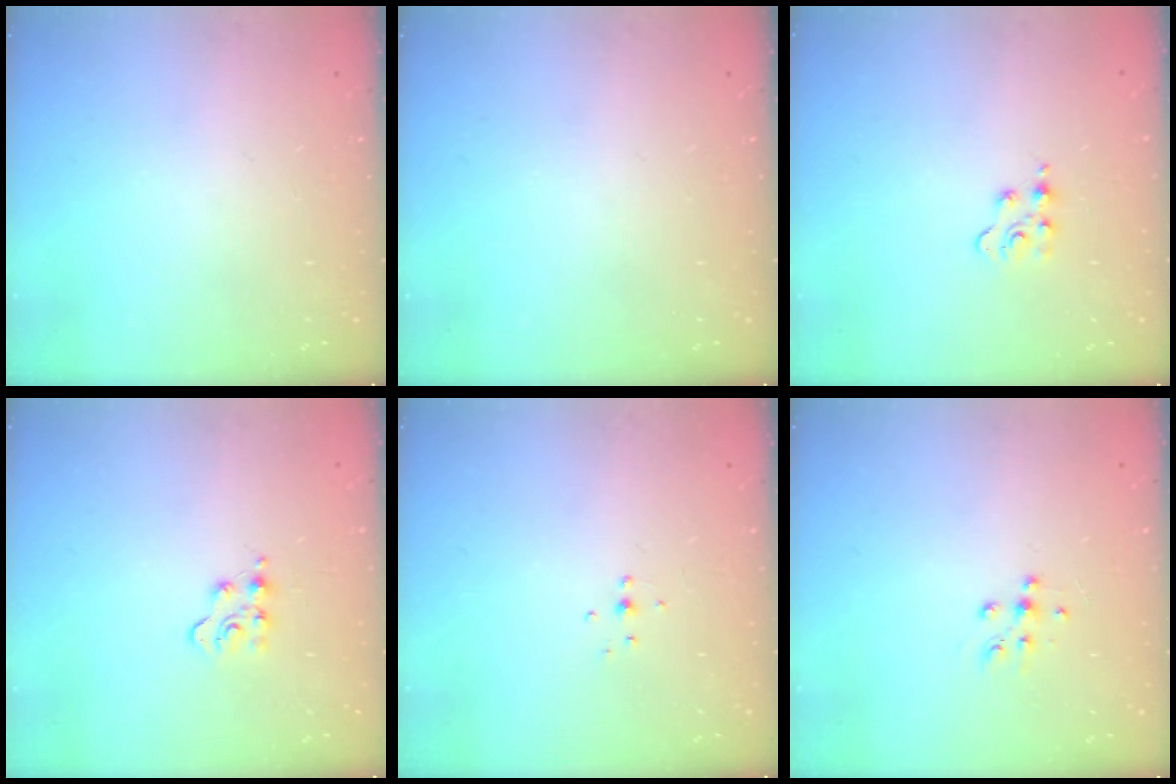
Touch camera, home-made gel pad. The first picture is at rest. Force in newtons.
{"total": 0.0}
{"total": 3.2, "press": 3.2, "slide": 0.4}
{"total": 4.6, "press": 4.6, "slide": 0.6}
{"total": 3.8, "press": 3.7, "slide": 0.8}
{"total": 7.5, "press": 7.4, "slide": 1.0}